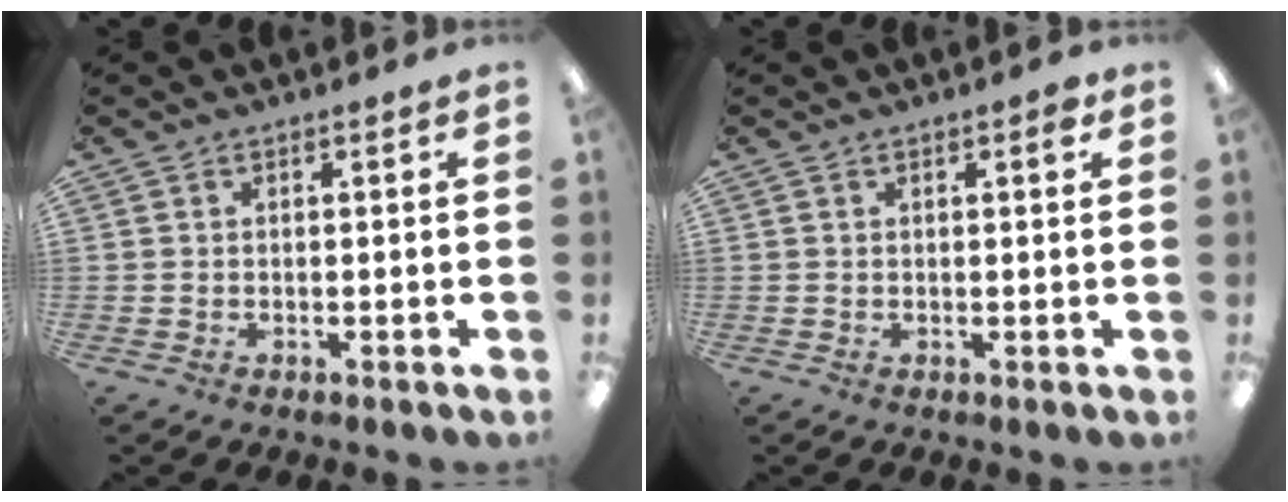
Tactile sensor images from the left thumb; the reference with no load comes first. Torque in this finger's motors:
{"motor_torque": [-0.01, 0.15, -0.39, 0.22, 0.02]}